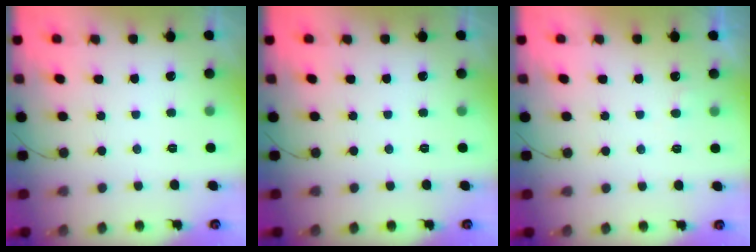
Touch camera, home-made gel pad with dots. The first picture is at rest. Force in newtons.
{"total": 0.0}
{"total": 3.9, "press": 3.9, "slide": 0.3}